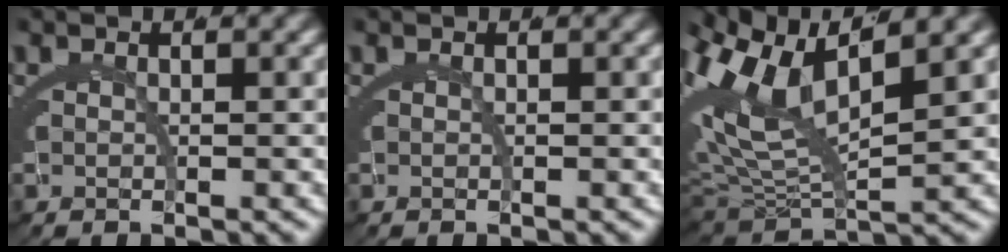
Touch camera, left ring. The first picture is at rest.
{"total": 0.0}
{"total": 9.4, "force": [2.5, 5.2, 7.5], "torque": [-0.159, -0.006, 0.046]}